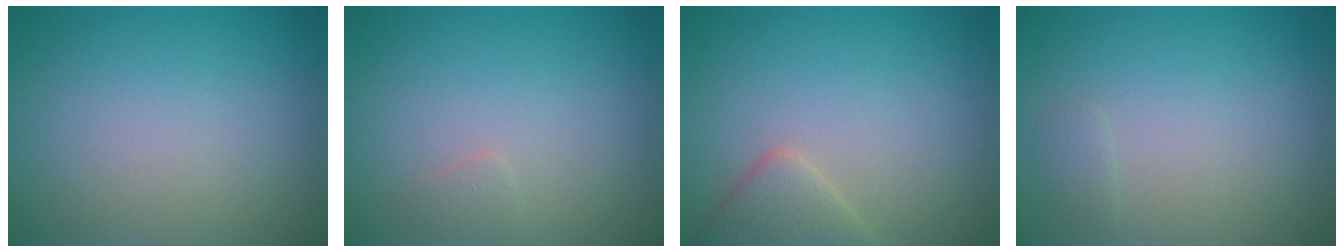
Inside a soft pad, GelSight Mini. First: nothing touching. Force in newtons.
{"total": 0.7, "press": 0.7, "slide": 0.0}
{"total": 2.6, "press": 2.6, "slide": 0.2}
{"total": 0.6, "press": 0.6, "slide": 0.0}